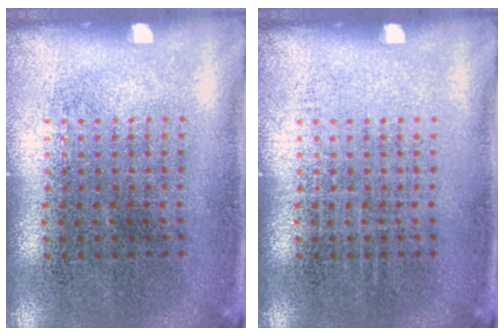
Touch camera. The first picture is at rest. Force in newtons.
{"total": 0.0}